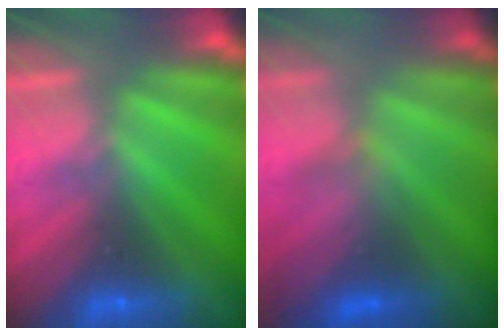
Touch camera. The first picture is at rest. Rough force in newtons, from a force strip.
{"total": 3.7}